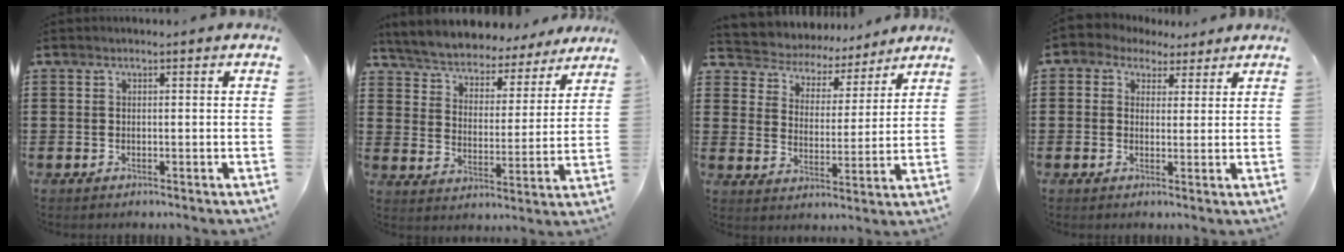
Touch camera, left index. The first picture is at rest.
{"total": 5.5, "force": [5.5, 0.3, 0.3], "torque": [-0.036, -0.042, 0.092]}
{"total": 4.7, "force": [4.5, 1.2, -0.4], "torque": [-0.024, -0.035, 0.074]}
{"total": 2.4, "force": [1.2, 2.1, 0.1], "torque": [-0.016, 0.007, 0.019]}